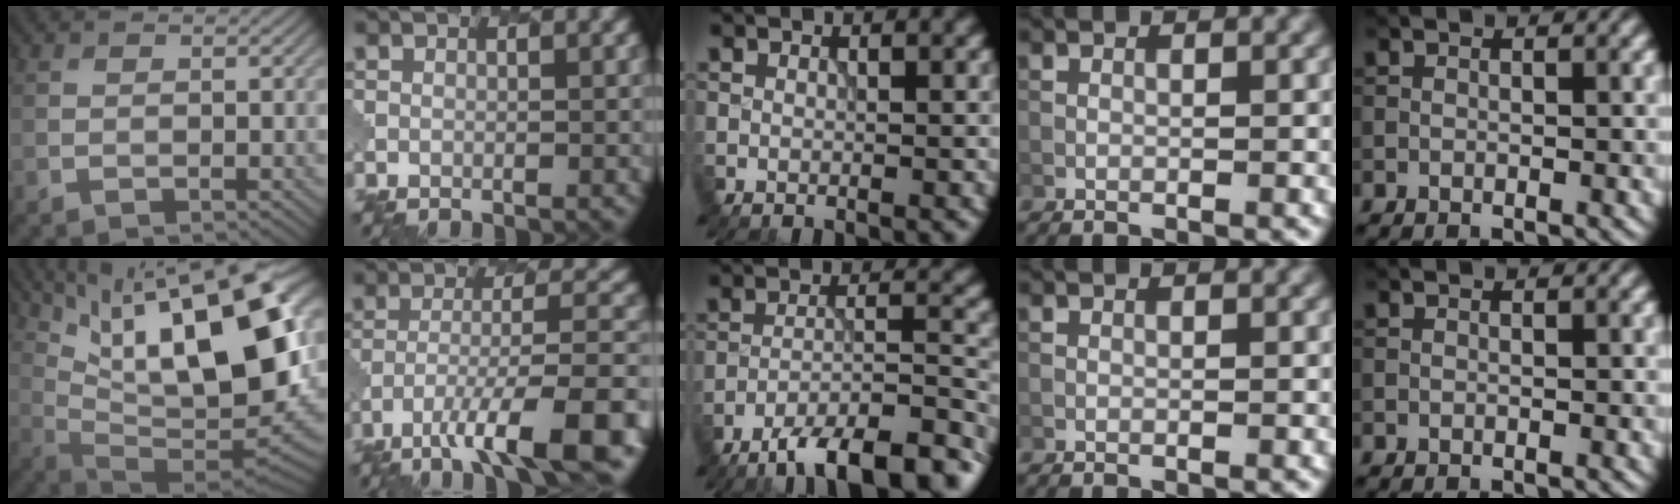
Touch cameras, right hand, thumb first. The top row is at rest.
{"thumb": {"total": 20.7, "force": [9.3, 6.7, 17.3], "torque": [-0.276, 0.027, 0.161]}, "index": {"total": 10.4, "force": [-6.0, 2.4, 8.2], "torque": [-0.137, 0.002, -0.098]}, "middle": {"total": 11.7, "force": [-9.3, 3.0, 6.4], "torque": [-0.089, -0.001, -0.136]}}